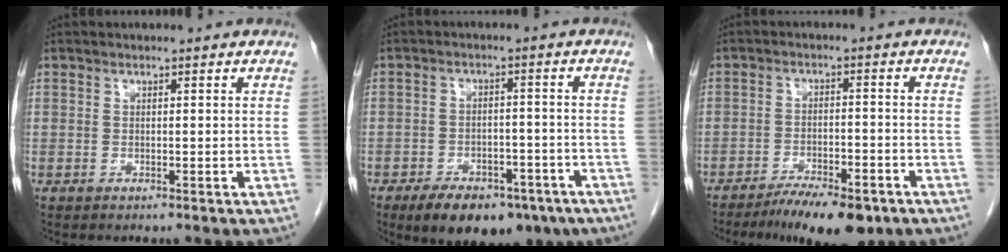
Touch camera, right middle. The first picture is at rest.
{"total": 13.4, "force": [-9.0, 6.7, 7.3], "torque": [-0.102, 0.003, -0.128]}
{"total": 9.6, "force": [-7.0, 2.7, 6.0], "torque": [-0.086, -0.011, -0.107]}